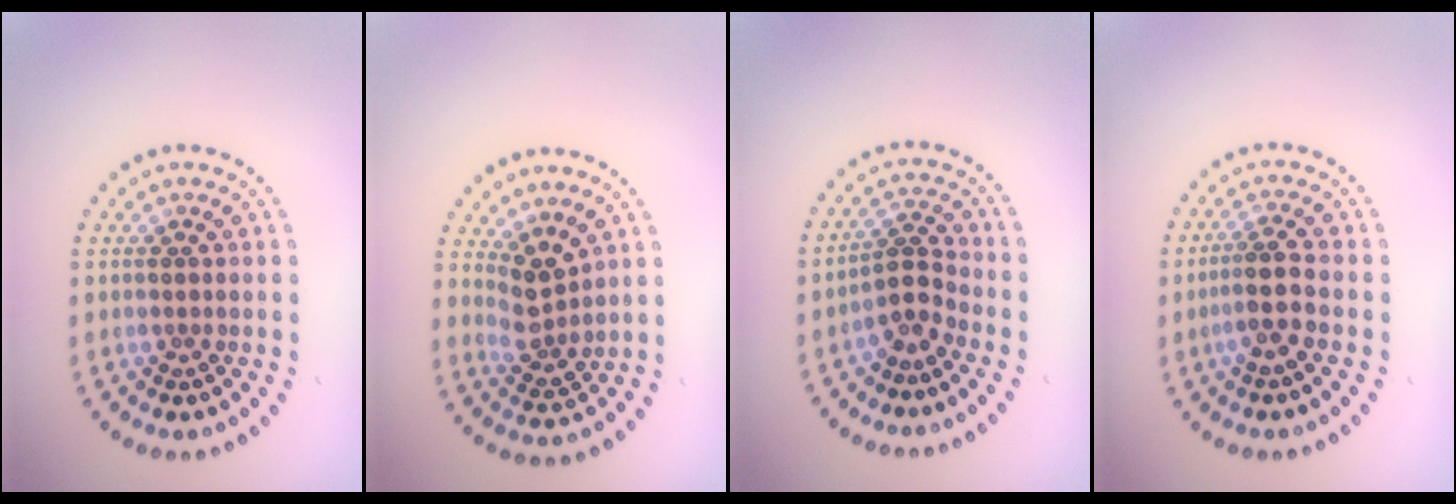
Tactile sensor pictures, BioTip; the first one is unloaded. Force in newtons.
{"total": 2.7, "press": 2.0, "slide": 1.8}
{"total": 2.6, "press": 1.8, "slide": 1.9}
{"total": 2.6, "press": 2.2, "slide": 1.5}